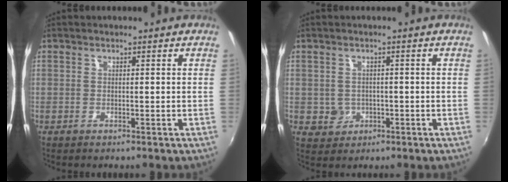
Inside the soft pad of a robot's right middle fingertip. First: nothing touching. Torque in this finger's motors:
{"motor_torque": [-0.13, 0.00, 0.00, 0.01]}